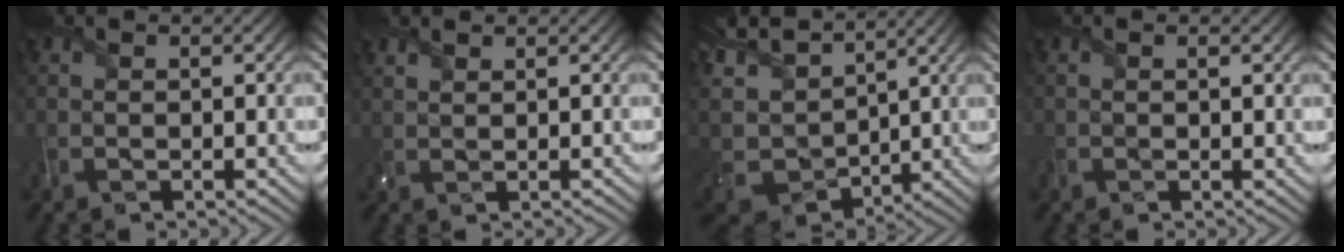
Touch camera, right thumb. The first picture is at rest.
{"total": 1.2, "force": [1.0, -0.1, 0.7], "torque": [-0.021, 0.003, 0.020]}
{"total": 11.9, "force": [4.5, 7.6, 8.0], "torque": [-0.236, 0.012, 0.095]}
{"total": 0.6, "force": [0.1, 0.4, 0.4], "torque": [-0.008, -0.004, 0.006]}